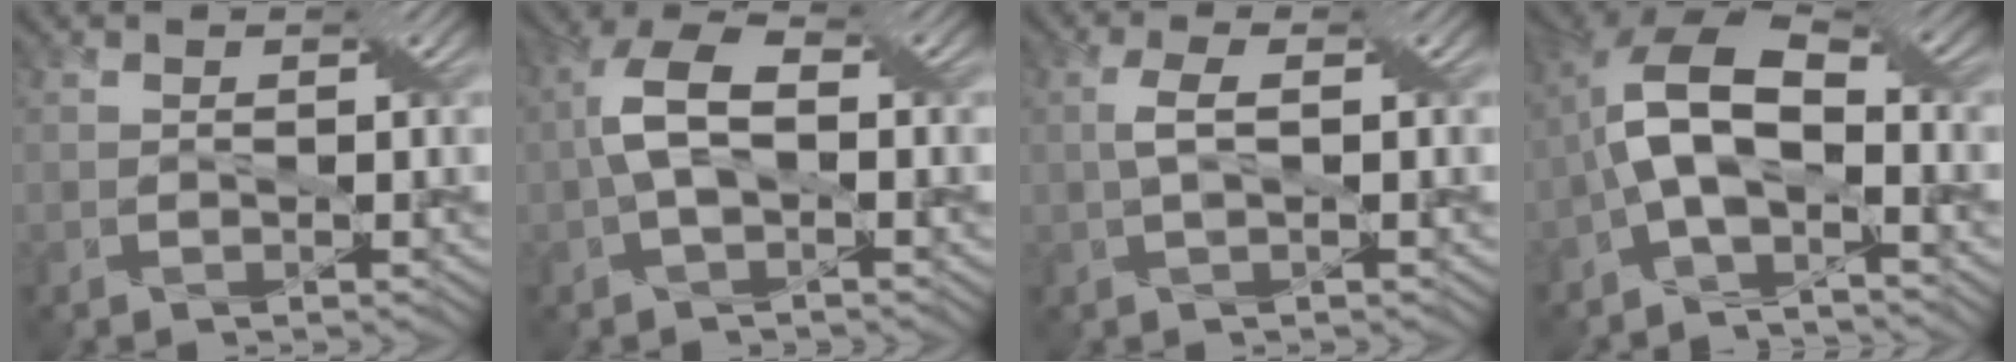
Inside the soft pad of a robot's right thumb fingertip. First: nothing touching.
{"total": 6.5, "force": [-0.5, 3.2, 5.6], "torque": [-0.128, 0.014, -0.014]}
{"total": 2.7, "force": [0.1, 0.8, 2.6], "torque": [-0.063, 0.009, 0.002]}
{"total": 9.5, "force": [-1.9, 4.8, 8.0], "torque": [-0.160, 0.022, -0.048]}